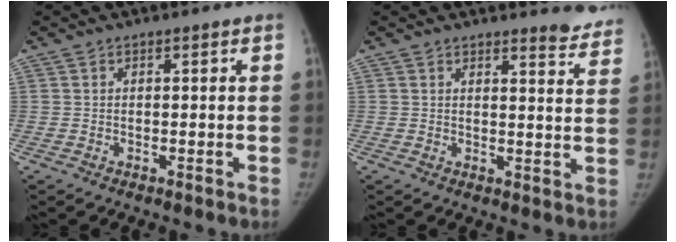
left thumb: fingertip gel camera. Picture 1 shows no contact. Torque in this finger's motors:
{"motor_torque": [0.65, -0.28, 0.74, -0.15, 0.10]}